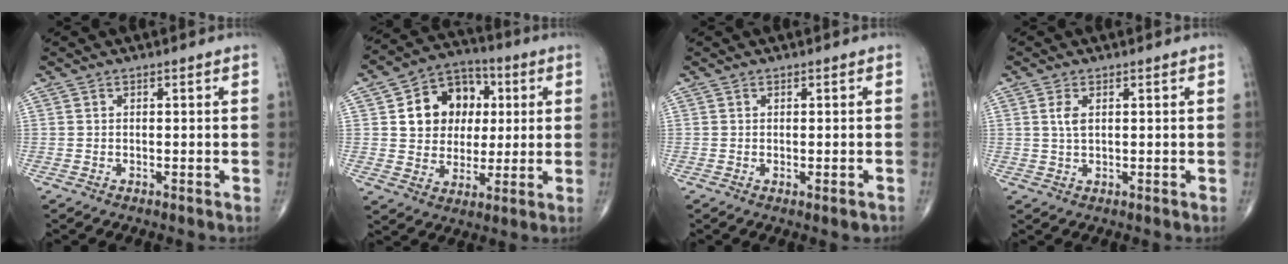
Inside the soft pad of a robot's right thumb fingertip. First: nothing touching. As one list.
[{"total": 14.1, "force": [3.1, 11.5, 7.6], "torque": [-0.076, 0.007, 0.051]}, {"total": 1.8, "force": [-0.6, 0.5, 1.6], "torque": [-0.023, -0.002, -0.003]}, {"total": 2.7, "force": [0.8, 1.3, 2.2], "torque": [-0.045, 0.000, 0.018]}]